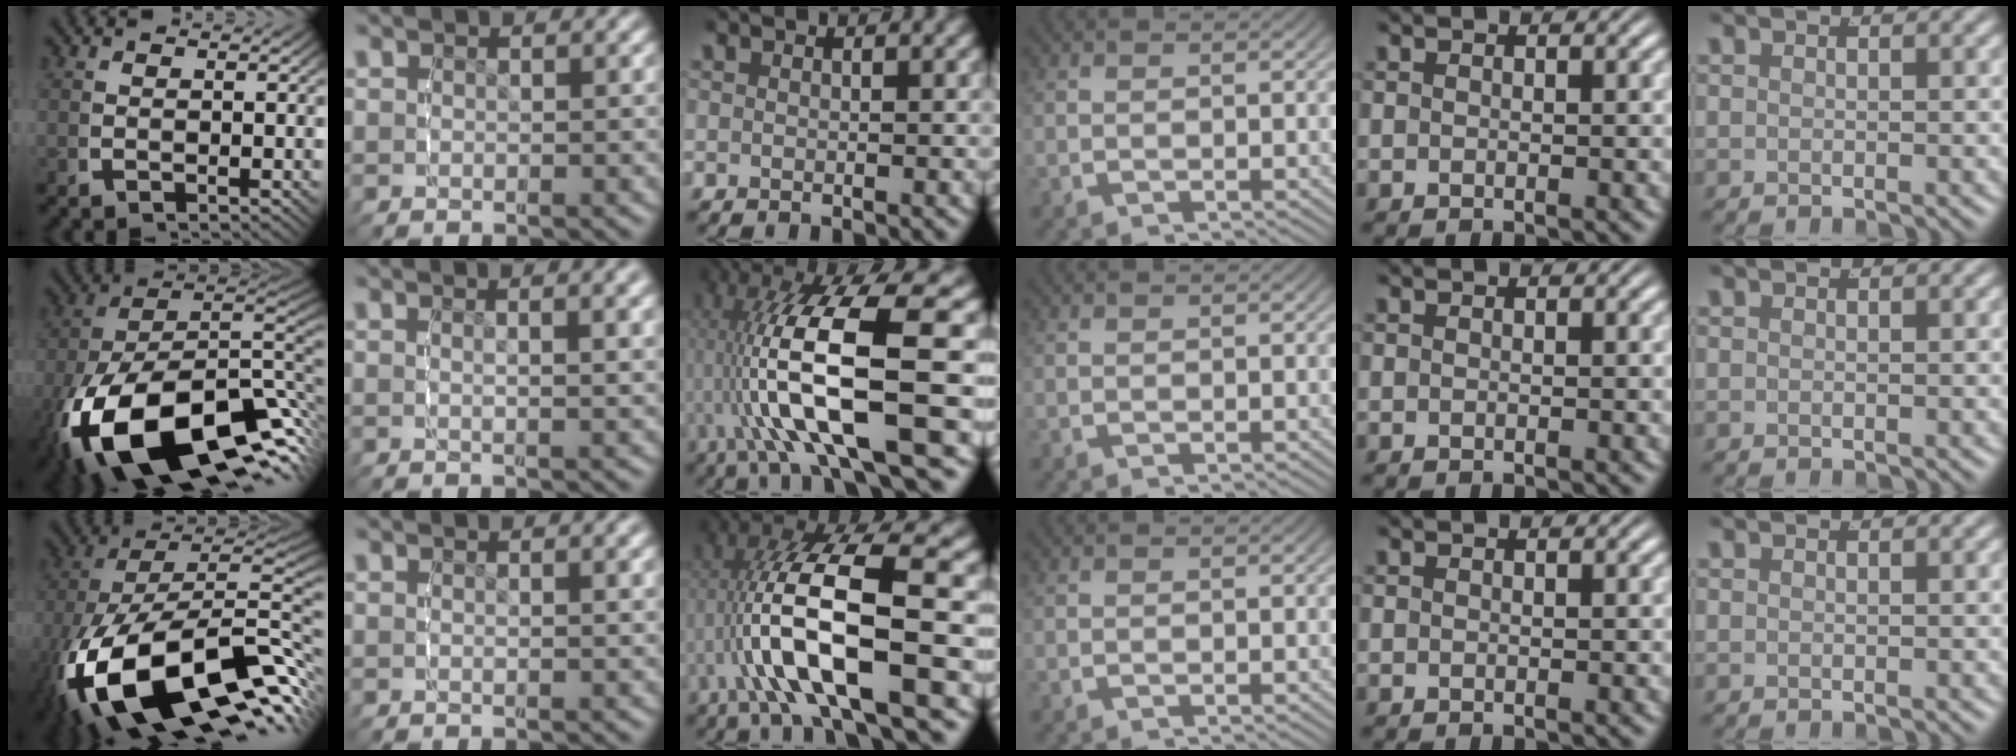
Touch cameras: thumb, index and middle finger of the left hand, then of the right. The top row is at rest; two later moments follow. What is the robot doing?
{"motion": "lift_and_place", "object": "tape"}